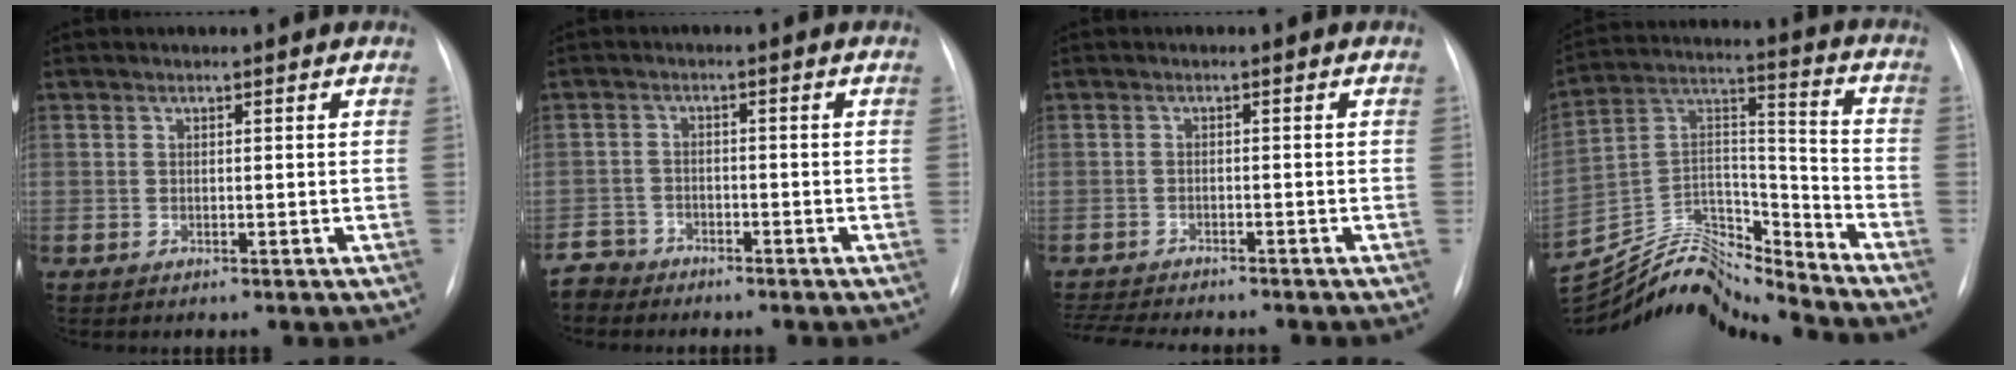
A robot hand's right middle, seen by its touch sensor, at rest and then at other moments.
{"total": 3.7, "force": [-3.3, 1.4, -1.0], "torque": [0.018, -0.003, -0.067]}
{"total": 9.9, "force": [-8.9, 1.7, 3.9], "torque": [-0.064, -0.008, -0.130]}
{"total": 16.6, "force": [-16.3, 1.0, 2.9], "torque": [-0.055, 0.060, -0.292]}